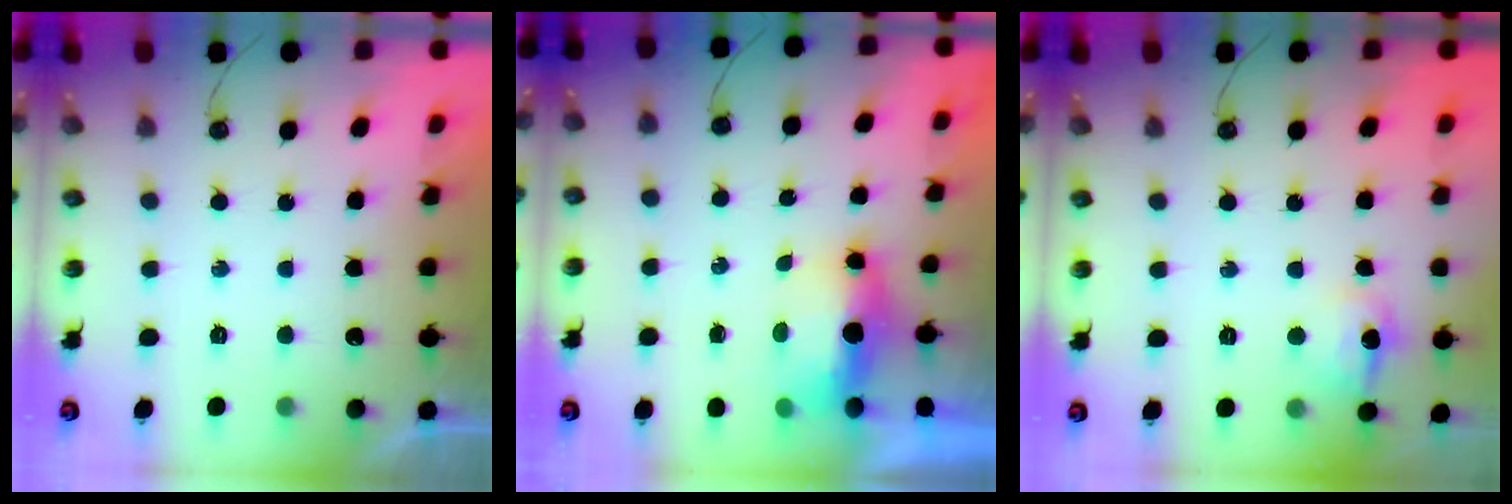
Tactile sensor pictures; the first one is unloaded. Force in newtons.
{"total": 6.1, "press": 6.1, "slide": 0.2}
{"total": 10.5, "press": 10.5, "slide": 1.0}